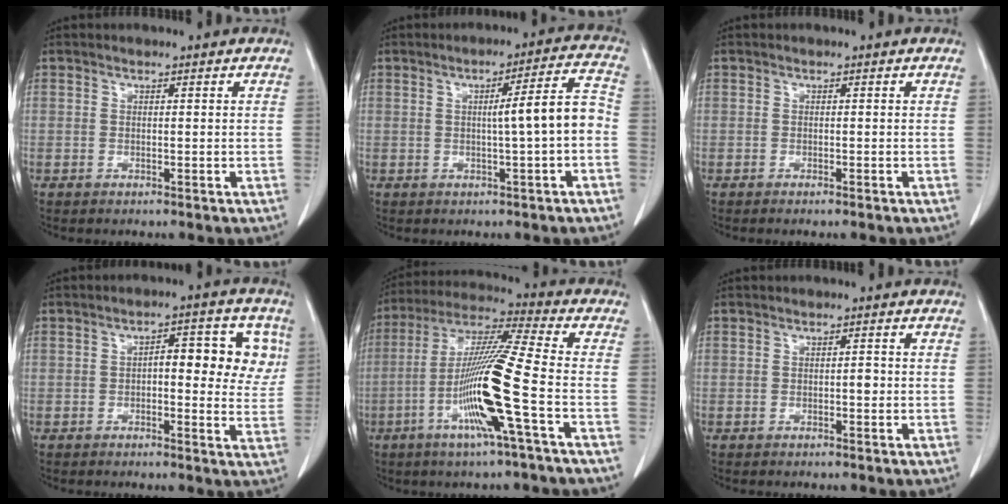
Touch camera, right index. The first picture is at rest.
{"total": 6.9, "force": [-0.7, -0.1, 6.9], "torque": [-0.097, 0.017, -0.009]}
{"total": 0.9, "force": [-0.7, 0.0, 0.5], "torque": [-0.010, -0.002, -0.009]}
{"total": 9.9, "force": [2.1, 4.1, 8.8], "torque": [-0.102, 0.023, 0.025]}
{"total": 15.3, "force": [-4.7, -1.2, 14.5], "torque": [-0.285, -0.011, -0.098]}
{"total": 1.0, "force": [-0.2, 0.4, 0.9], "torque": [-0.012, 0.002, -0.004]}